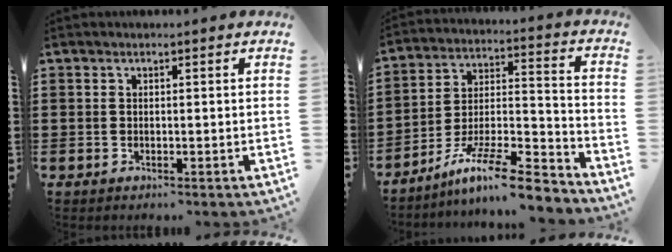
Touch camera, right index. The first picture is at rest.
{"total": 11.9, "force": [-9.6, 1.5, 6.8], "torque": [-0.105, 0.023, -0.181]}